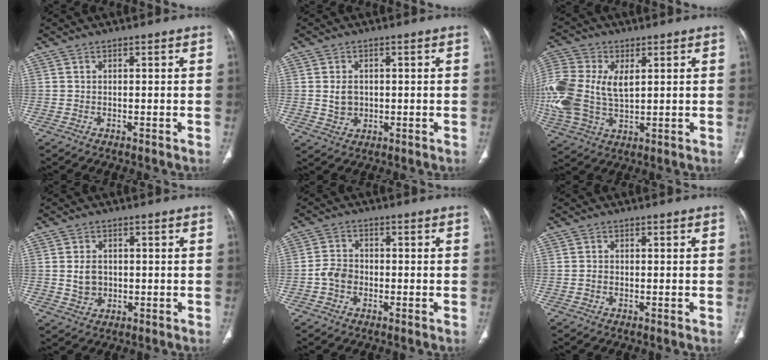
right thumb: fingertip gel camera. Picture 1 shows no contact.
{"total": 3.8, "force": [0.2, 3.1, 2.1], "torque": [-0.026, -0.002, 0.011]}
{"total": 18.8, "force": [2.5, 12.0, 14.2], "torque": [-0.352, 0.002, 0.051]}
{"total": 4.2, "force": [0.1, 3.4, 2.3], "torque": [-0.031, 0.000, 0.007]}
{"total": 4.1, "force": [-1.2, 3.3, 2.2], "torque": [-0.030, 0.013, -0.029]}
{"total": 0.8, "force": [-0.3, 0.6, 0.4], "torque": [-0.004, 0.002, -0.007]}